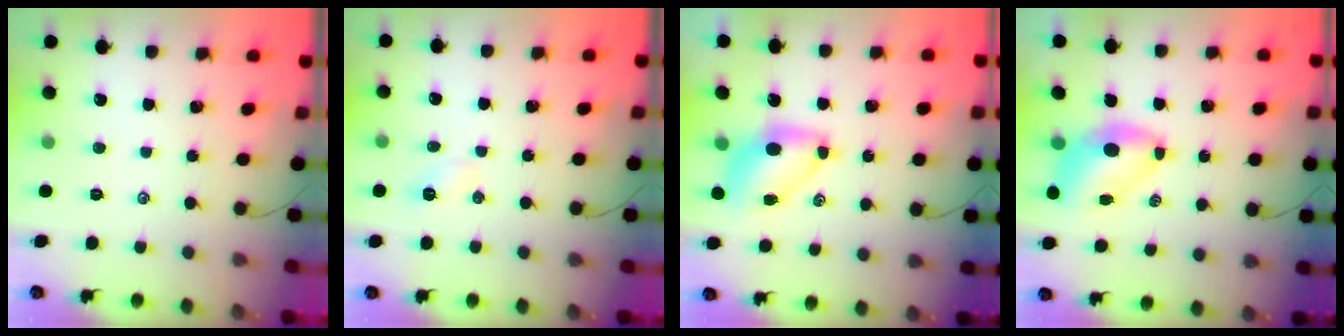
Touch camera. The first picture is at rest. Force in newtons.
{"total": 2.9, "press": 2.8, "slide": 0.8}
{"total": 7.3, "press": 7.3, "slide": 0.9}
{"total": 6.7, "press": 6.6, "slide": 1.3}